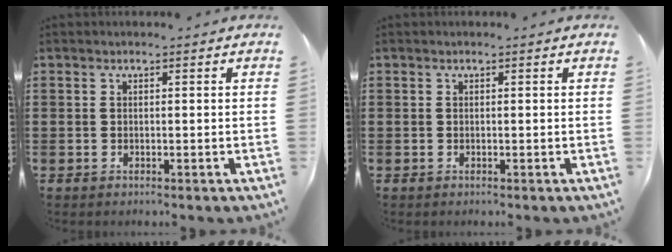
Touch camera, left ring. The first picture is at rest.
{"total": 0.0}